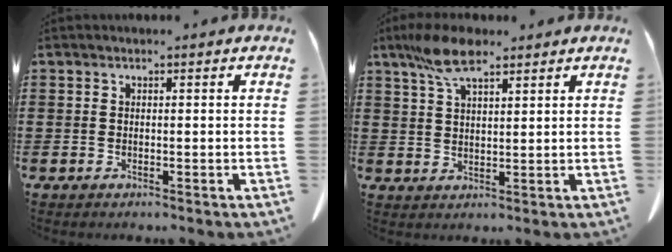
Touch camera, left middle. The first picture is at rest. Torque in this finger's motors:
{"motor_torque": [1.78, 0.36, 0.55, 0.18]}